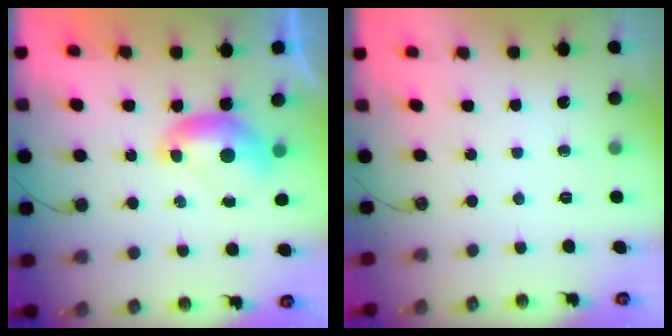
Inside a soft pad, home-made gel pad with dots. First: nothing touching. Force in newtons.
{"total": 0.0}